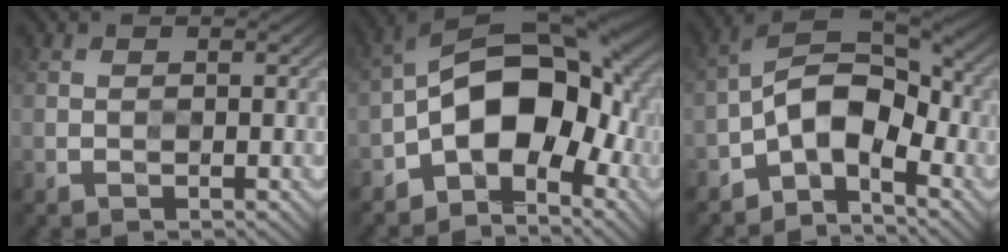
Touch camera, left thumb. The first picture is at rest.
{"total": 13.7, "force": [-3.8, 7.9, 10.5], "torque": [-0.155, 0.005, -0.082]}
{"total": 9.6, "force": [-4.3, 4.9, 7.0], "torque": [-0.114, 0.007, -0.097]}